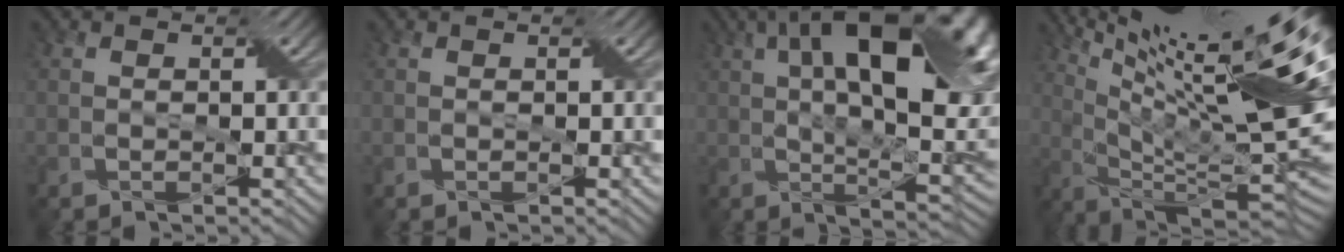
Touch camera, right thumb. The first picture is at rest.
{"total": 0.0}
{"total": 20.8, "force": [6.7, 8.6, 17.7], "torque": [-0.259, 0.029, 0.093]}
{"total": 20.8, "force": [10.5, 4.4, 17.4], "torque": [-0.240, 0.021, 0.167]}